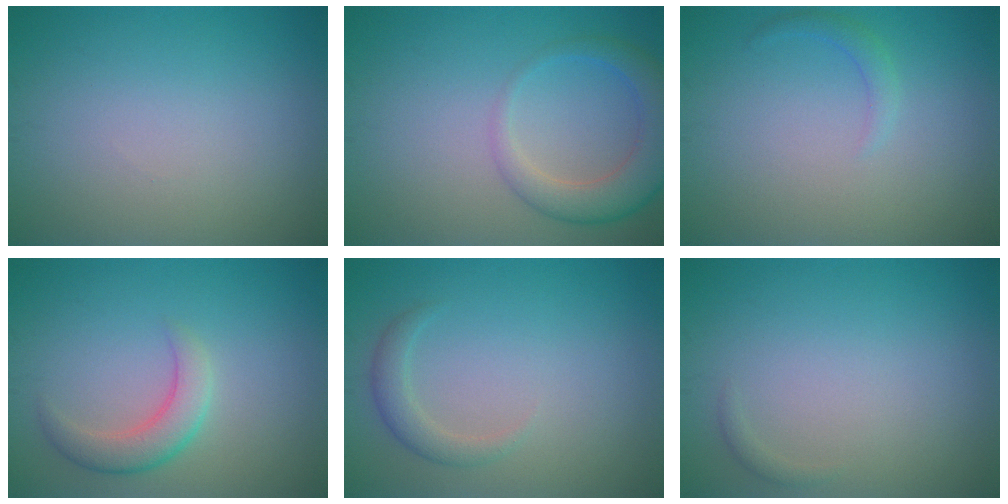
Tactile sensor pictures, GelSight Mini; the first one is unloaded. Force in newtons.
{"total": 4.6, "press": 4.6, "slide": 0.2}
{"total": 1.2, "press": 1.2, "slide": 0.1}
{"total": 3.2, "press": 3.2, "slide": 0.2}
{"total": 1.8, "press": 1.8, "slide": 0.2}
{"total": 0.6, "press": 0.6, "slide": 0.0}